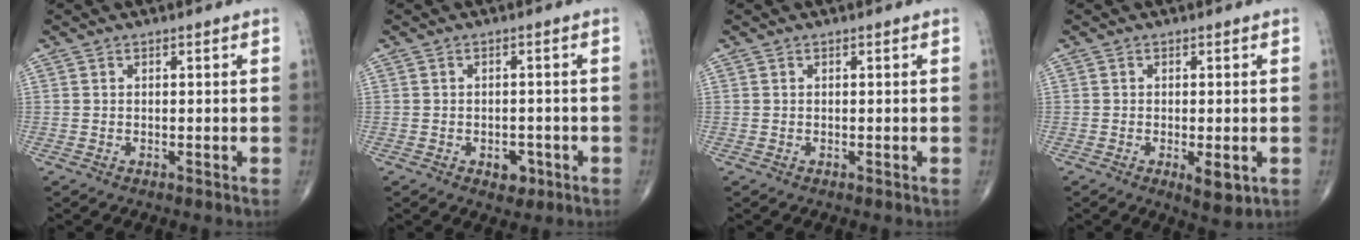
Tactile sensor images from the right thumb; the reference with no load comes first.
{"total": 3.2, "force": [-1.5, 2.1, 1.8], "torque": [-0.007, 0.009, -0.017]}
{"total": 0.0}
{"total": 4.3, "force": [-1.3, 1.6, 3.8], "torque": [-0.056, -0.011, -0.017]}